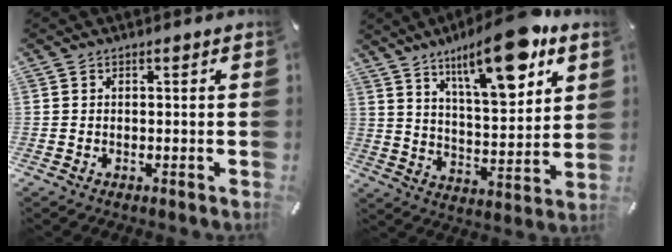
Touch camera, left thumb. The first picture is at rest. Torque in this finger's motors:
{"motor_torque": [2.58, 2.43, 1.56, -1.21, 0.43]}